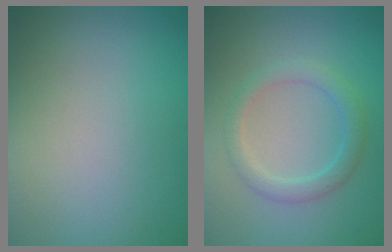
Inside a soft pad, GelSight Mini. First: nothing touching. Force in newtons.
{"total": 2.4, "press": 2.4, "slide": 0.1}